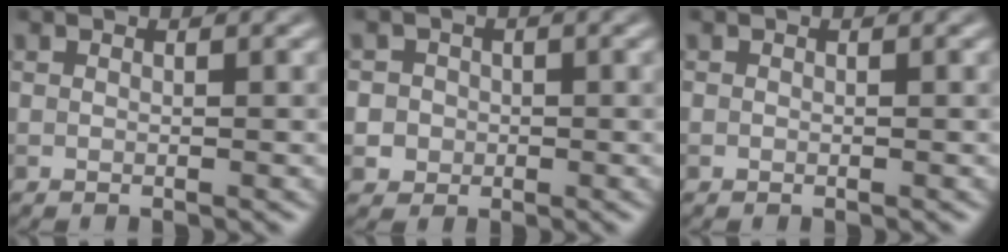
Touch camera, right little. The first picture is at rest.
{"total": 2.8, "force": [-0.1, 2.7, 0.7], "torque": [0.002, 0.012, -0.008]}
{"total": 0.0}